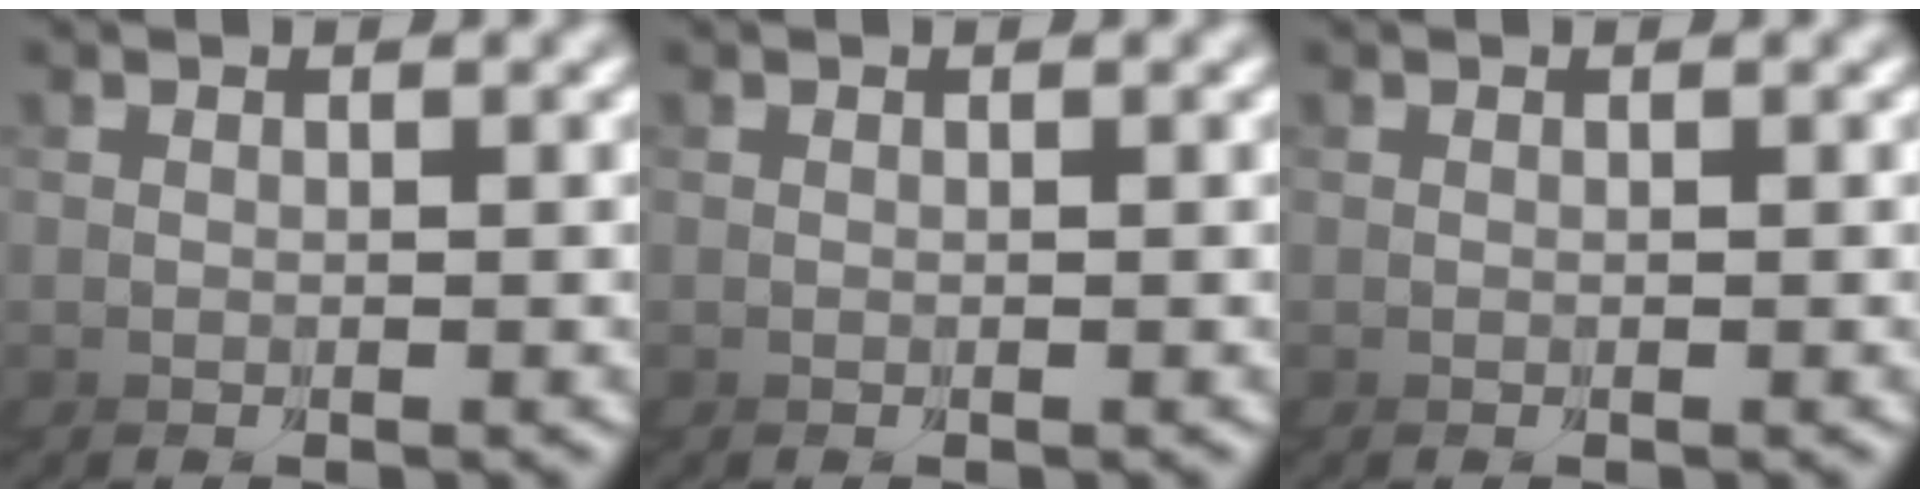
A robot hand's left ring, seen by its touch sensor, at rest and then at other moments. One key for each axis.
{"total": 0.0}
{"total": 0.0}